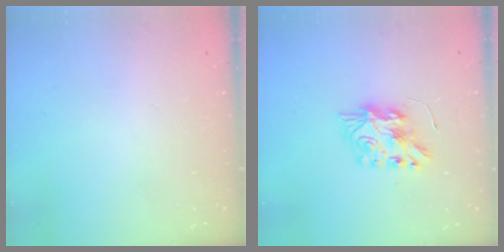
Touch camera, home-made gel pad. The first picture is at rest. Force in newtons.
{"total": 8.4, "press": 8.4, "slide": 0.7}